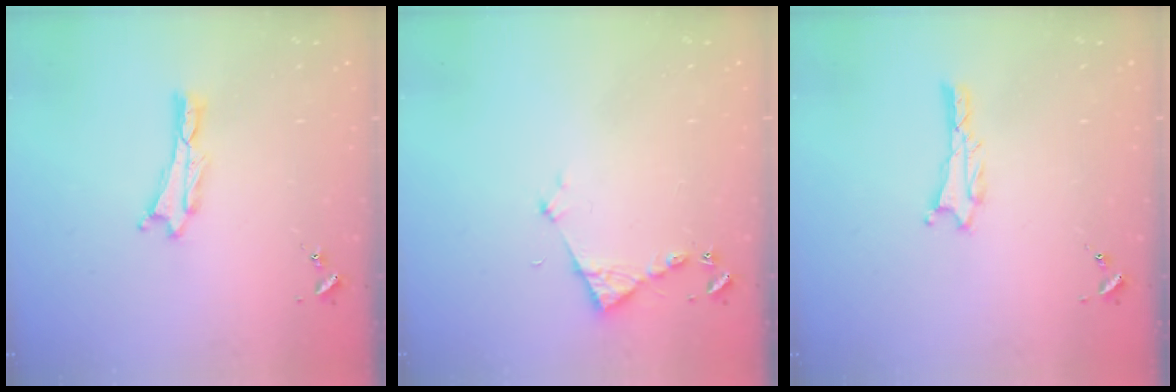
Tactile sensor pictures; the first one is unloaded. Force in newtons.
{"total": 3.5, "press": 3.5, "slide": 0.3}
{"total": 1.0, "press": 1.0, "slide": 0.1}